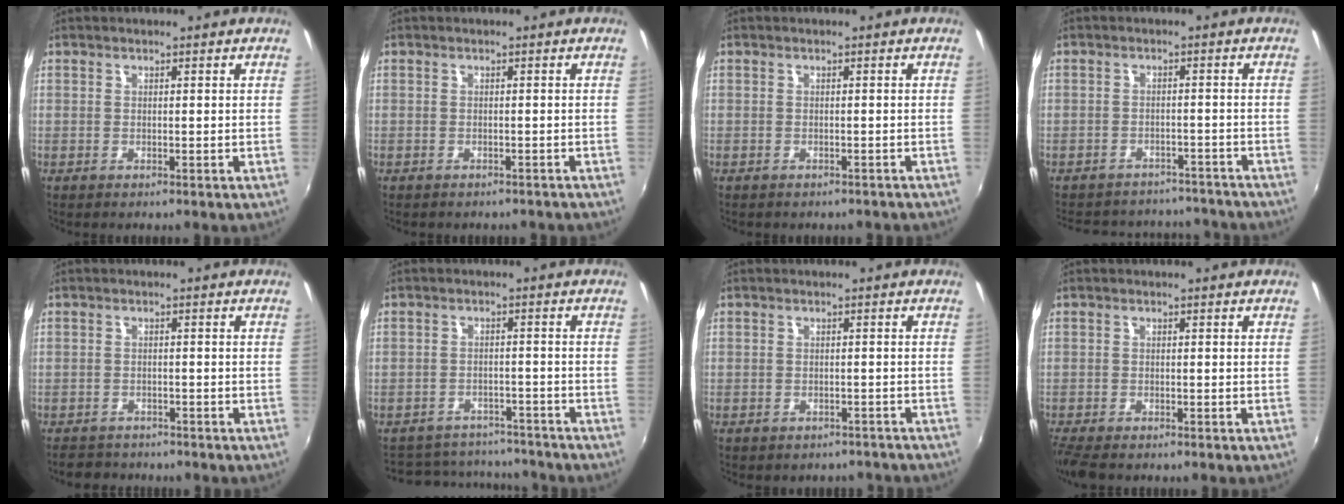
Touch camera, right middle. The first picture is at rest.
{"total": 3.2, "force": [-2.9, 1.2, 0.9], "torque": [-0.019, -0.012, -0.034]}
{"total": 2.7, "force": [-2.3, 1.1, 0.8], "torque": [-0.016, -0.011, -0.027]}
{"total": 14.9, "force": [-12.7, 6.7, 3.9], "torque": [-0.090, 0.043, -0.155]}
{"total": 4.8, "force": [-4.3, 2.0, 0.8], "torque": [-0.029, -0.006, -0.069]}
{"total": 12.4, "force": [-10.9, 5.3, 2.8], "torque": [-0.073, 0.027, -0.143]}
{"total": 5.2, "force": [-4.3, 2.7, 1.1], "torque": [-0.019, 0.003, -0.043]}
{"total": 4.9, "force": [-4.0, 1.3, 2.5], "torque": [-0.062, -0.028, -0.076]}